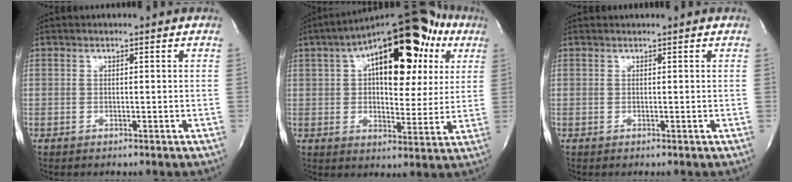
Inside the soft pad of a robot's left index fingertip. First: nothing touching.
{"total": 22.8, "force": [9.2, 9.7, 18.4], "torque": [-0.278, 0.051, 0.130]}
{"total": 0.6, "force": [0.6, 0.0, -0.1], "torque": [-0.004, 0.008, 0.013]}